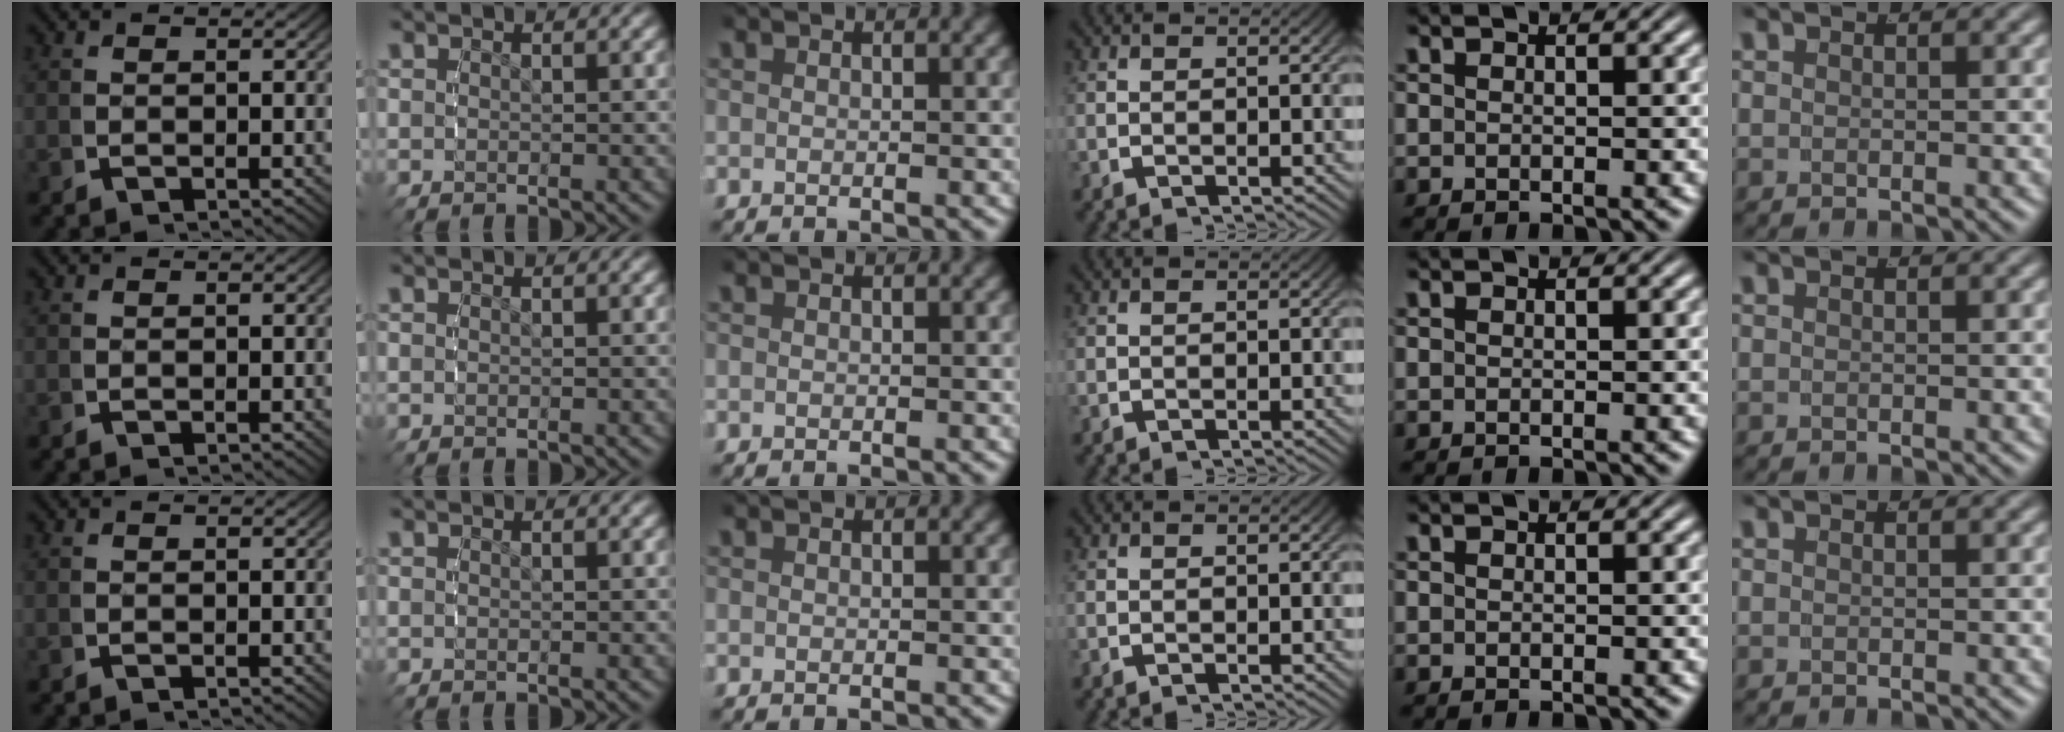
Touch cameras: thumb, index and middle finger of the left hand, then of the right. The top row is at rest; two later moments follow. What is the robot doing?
{"motion": "reach", "object": "sponge"}